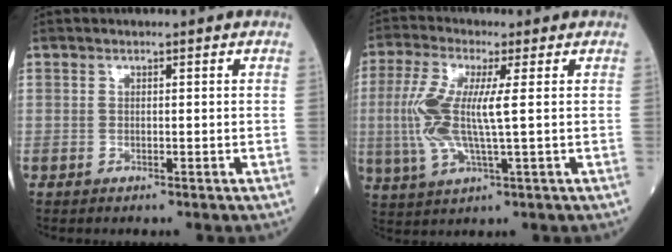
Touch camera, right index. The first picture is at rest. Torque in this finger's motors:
{"motor_torque": [0.62, 0.12, 0.31, 0.21]}